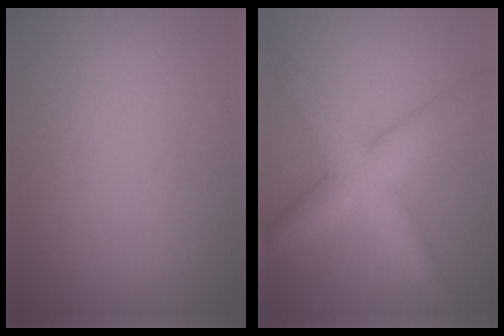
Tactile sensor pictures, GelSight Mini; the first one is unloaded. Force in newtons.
{"total": 6.4, "press": 6.4, "slide": 0.4}